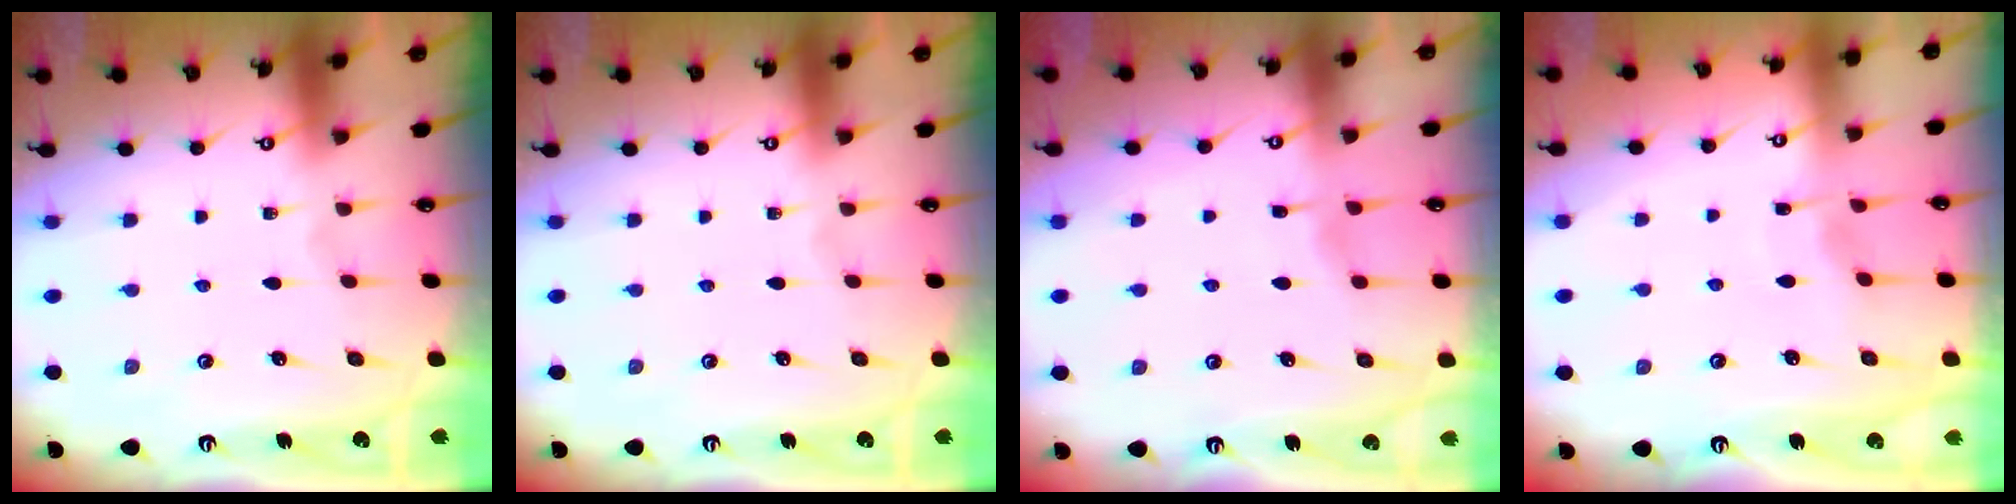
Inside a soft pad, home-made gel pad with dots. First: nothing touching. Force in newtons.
{"total": 0.0}
{"total": 3.0, "press": 3.0, "slide": 0.2}
{"total": 3.3, "press": 3.3, "slide": 0.4}